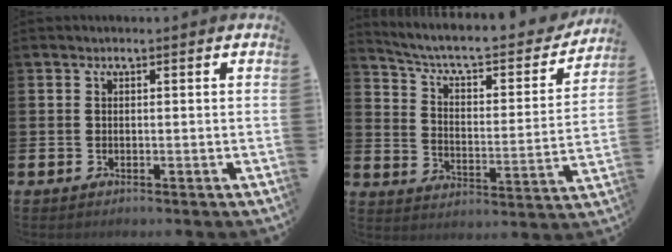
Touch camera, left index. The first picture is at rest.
{"total": 7.3, "force": [6.3, 2.0, 3.1], "torque": [-0.088, -0.046, 0.101]}